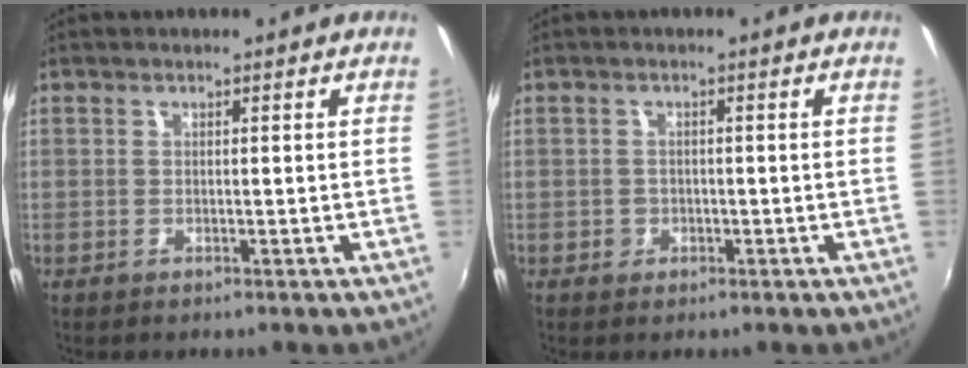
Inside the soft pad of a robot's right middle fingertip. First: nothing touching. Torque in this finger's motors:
{"motor_torque": [0.35, -0.31, 0.03, 0.01]}